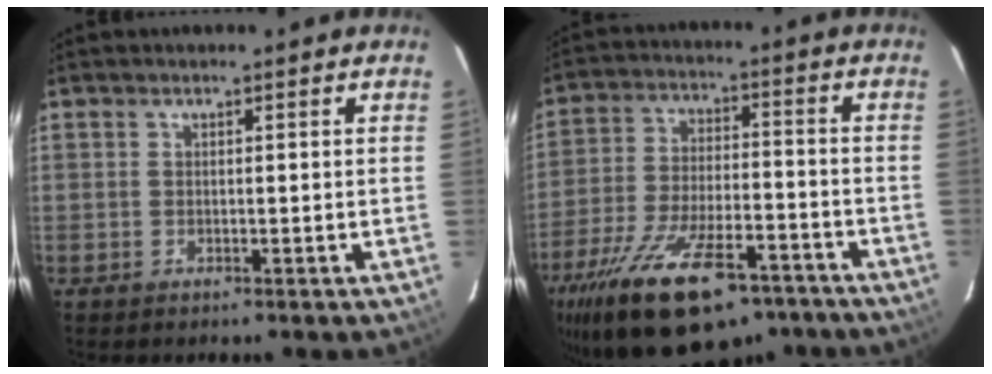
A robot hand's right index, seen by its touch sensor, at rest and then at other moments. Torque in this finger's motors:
{"motor_torque": [1.56, -0.58, 1.04, 0.21]}